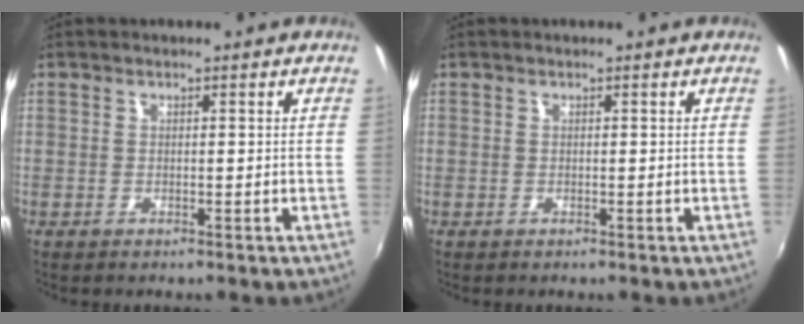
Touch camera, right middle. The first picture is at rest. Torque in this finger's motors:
{"motor_torque": [-0.07, 0.02, 0.00, 0.00]}